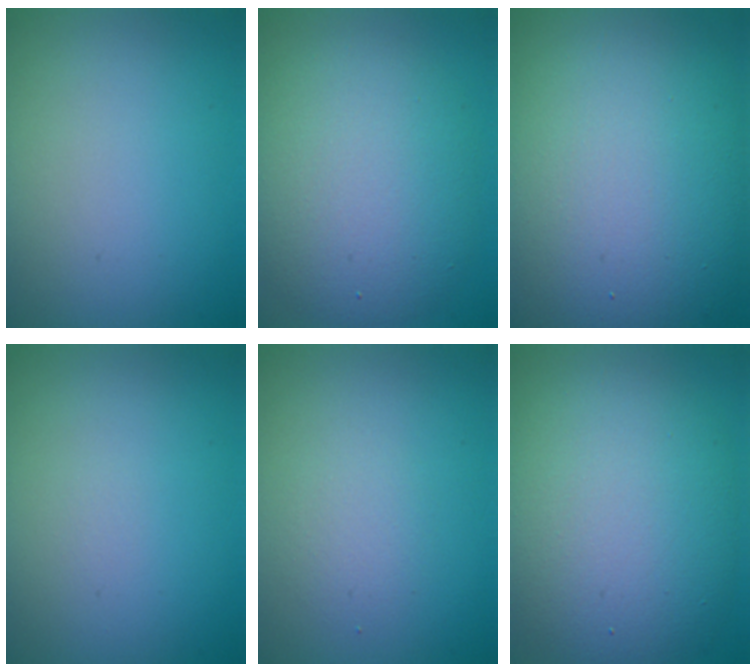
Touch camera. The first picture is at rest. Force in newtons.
{"total": 7.3, "press": 7.3, "slide": 0.4}
{"total": 17.0, "press": 16.9, "slide": 1.2}
{"total": 0.0}
{"total": 1.6, "press": 1.6, "slide": 0.3}
{"total": 10.5, "press": 10.5, "slide": 0.8}